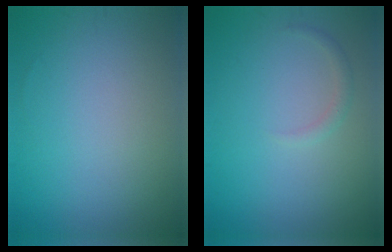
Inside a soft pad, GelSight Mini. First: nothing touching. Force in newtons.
{"total": 0.9, "press": 0.9, "slide": 0.0}